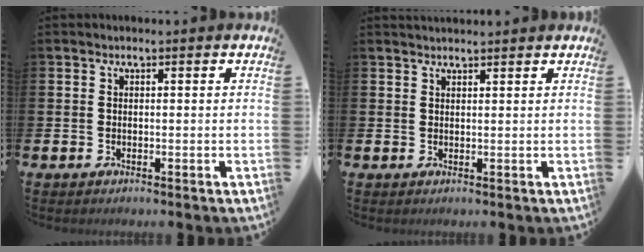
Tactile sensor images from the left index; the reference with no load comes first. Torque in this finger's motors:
{"motor_torque": [-0.09, -0.10, -0.01, 0.00]}